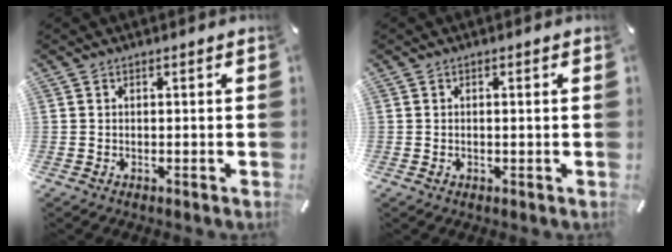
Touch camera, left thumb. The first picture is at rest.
{"total": 0.7, "force": [0.0, 0.2, 0.7], "torque": [-0.012, 0.000, 0.000]}